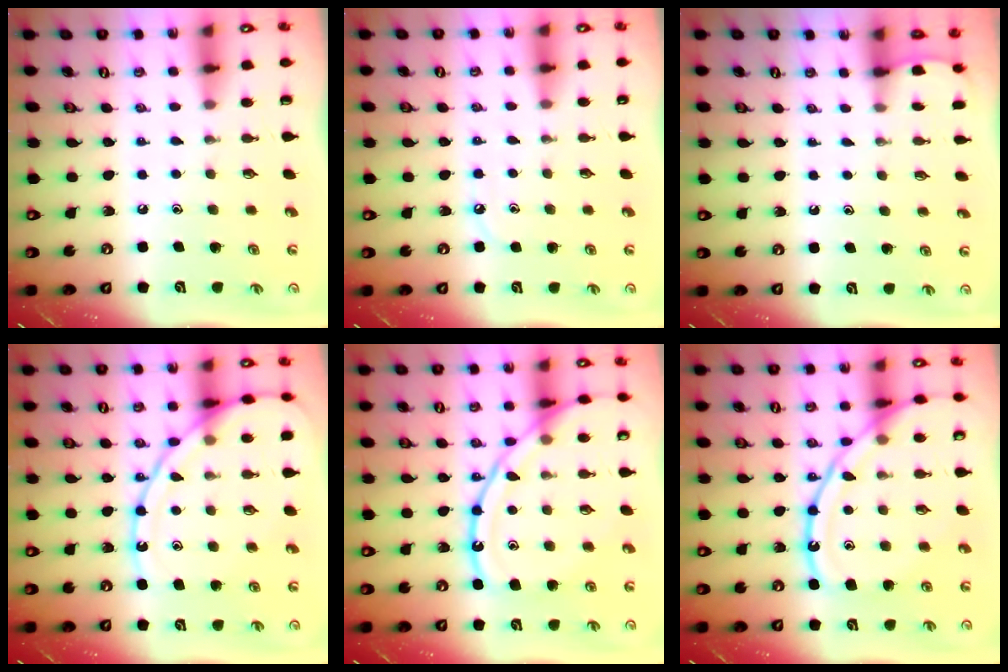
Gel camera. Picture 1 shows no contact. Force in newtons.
{"total": 3.6, "press": 3.5, "slide": 0.5}
{"total": 0.9, "press": 0.9, "slide": 0.1}
{"total": 13.7, "press": 13.6, "slide": 1.2}
{"total": 17.4, "press": 17.3, "slide": 1.7}
{"total": 17.4, "press": 17.3, "slide": 1.7}